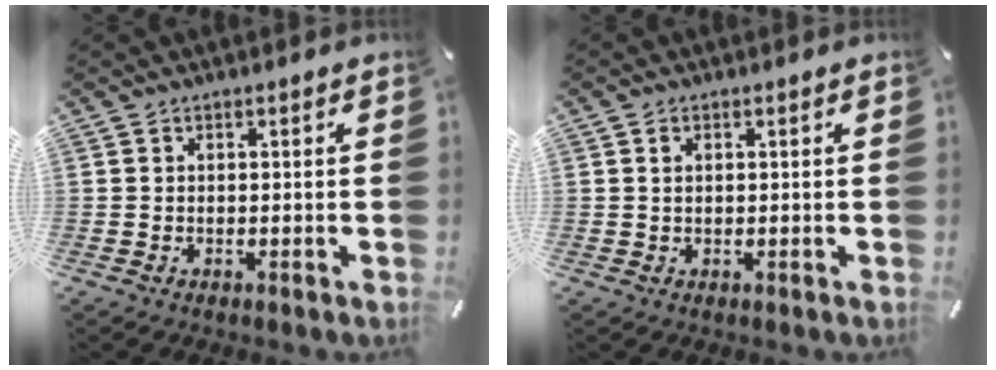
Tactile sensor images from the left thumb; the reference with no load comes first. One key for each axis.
{"total": 1.3, "fx": 0.4, "fy": 0.8, "fz": 0.9, "tx": -0.021, "ty": 0.004, "tz": 0.006}